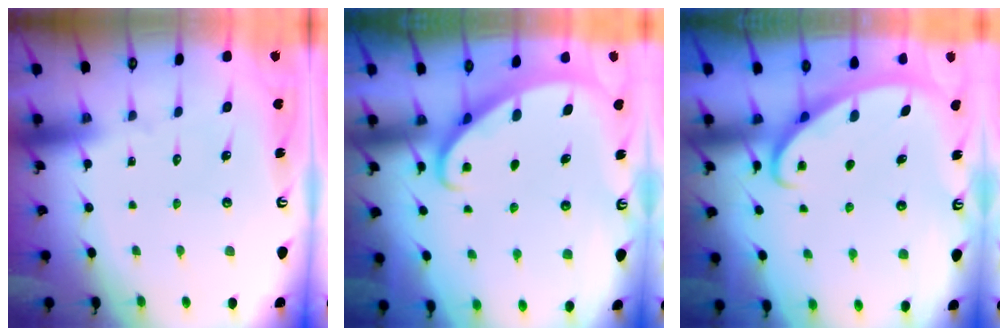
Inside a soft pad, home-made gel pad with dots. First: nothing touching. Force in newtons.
{"total": 2.0, "press": 2.0, "slide": 0.3}
{"total": 2.7, "press": 2.7, "slide": 0.4}